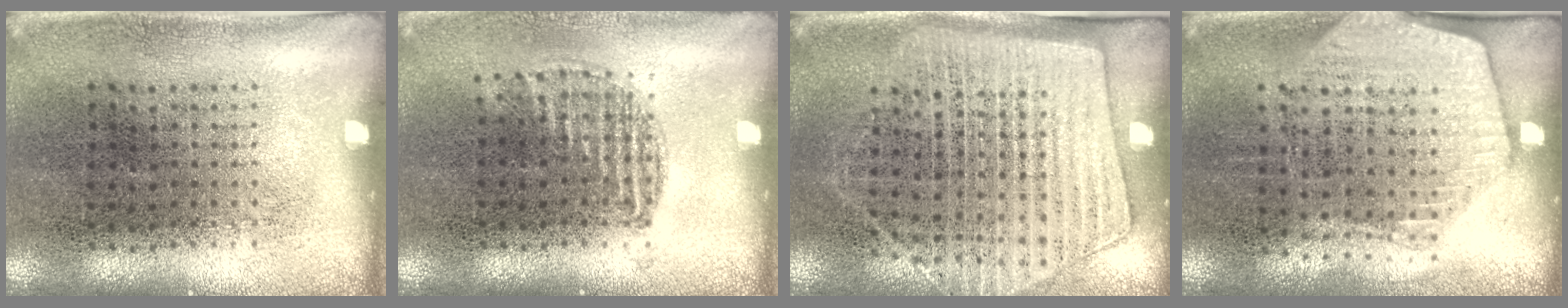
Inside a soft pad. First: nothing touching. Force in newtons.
{"total": 0.9, "press": 0.8, "slide": 0.4}
{"total": 1.7, "press": 1.4, "slide": 1.0}
{"total": 1.8, "press": 1.6, "slide": 0.8}